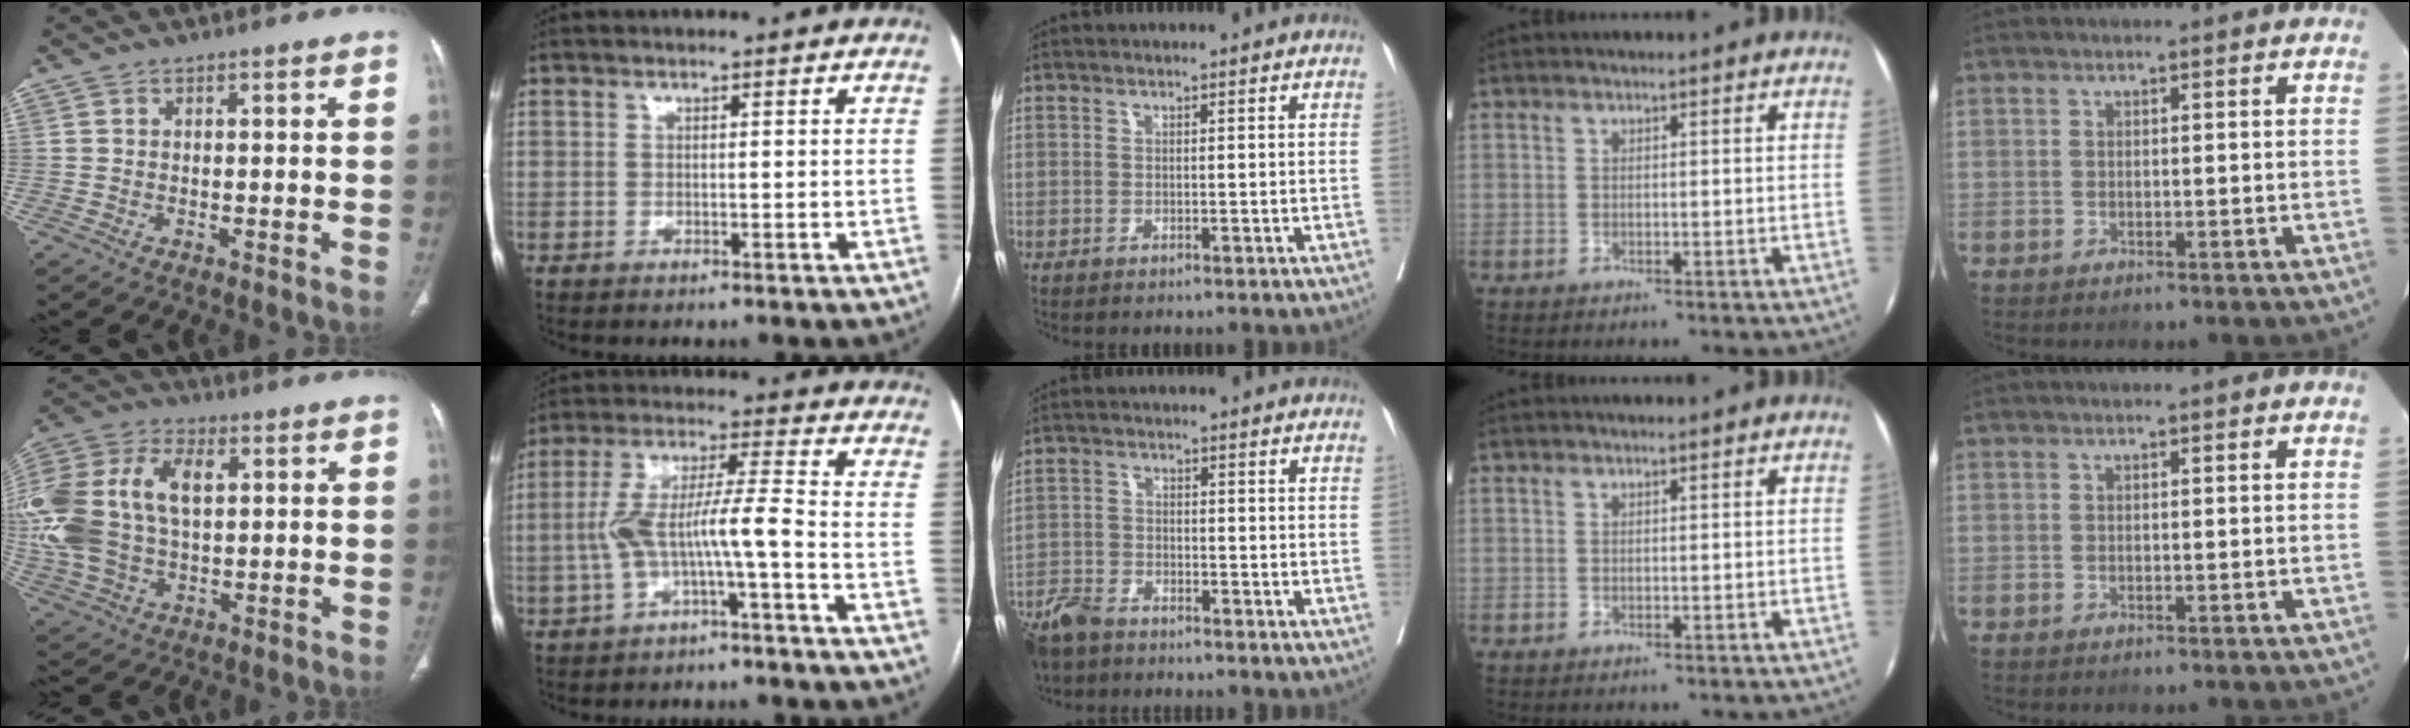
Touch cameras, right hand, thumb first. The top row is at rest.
{"thumb": {"total": 21.5, "force": [2.9, 13.3, 16.6], "torque": [-0.369, 0.013, 0.055]}, "index": {"total": 8.3, "force": [-2.7, 0.2, 7.8], "torque": [-0.153, 0.031, -0.048]}, "middle": {"total": 6.6, "force": [-5.7, 2.2, 2.4], "torque": [-0.046, -0.015, -0.108]}}